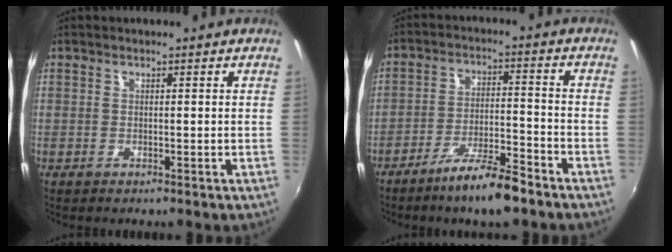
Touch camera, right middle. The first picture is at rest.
{"total": 9.6, "force": [-7.3, 1.4, 6.2], "torque": [-0.119, 0.000, -0.122]}